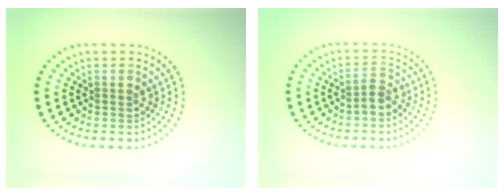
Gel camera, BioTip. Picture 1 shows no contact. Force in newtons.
{"total": 1.7, "press": 1.2, "slide": 1.1}